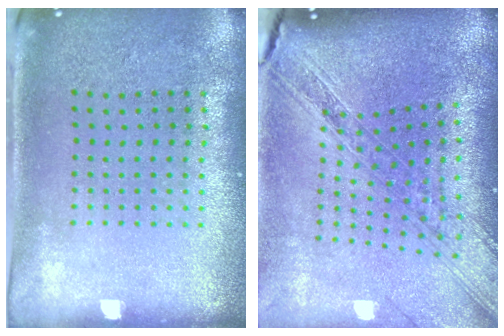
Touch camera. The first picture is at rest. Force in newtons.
{"total": 2.5, "press": 2.1, "slide": 1.4}